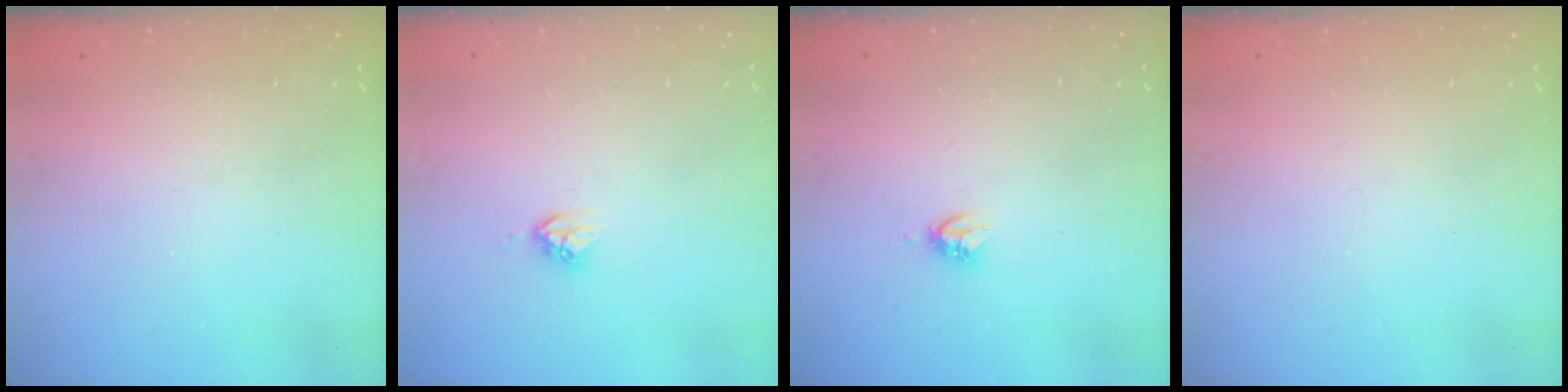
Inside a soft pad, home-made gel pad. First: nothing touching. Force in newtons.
{"total": 4.7, "press": 4.7, "slide": 0.1}
{"total": 3.8, "press": 3.8, "slide": 0.1}
{"total": 0.0}